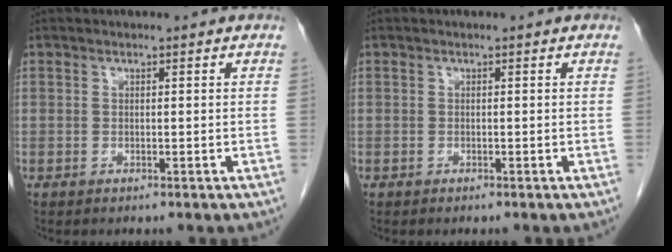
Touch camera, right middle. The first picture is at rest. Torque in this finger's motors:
{"motor_torque": [-0.19, -0.23, -0.04, -0.01]}